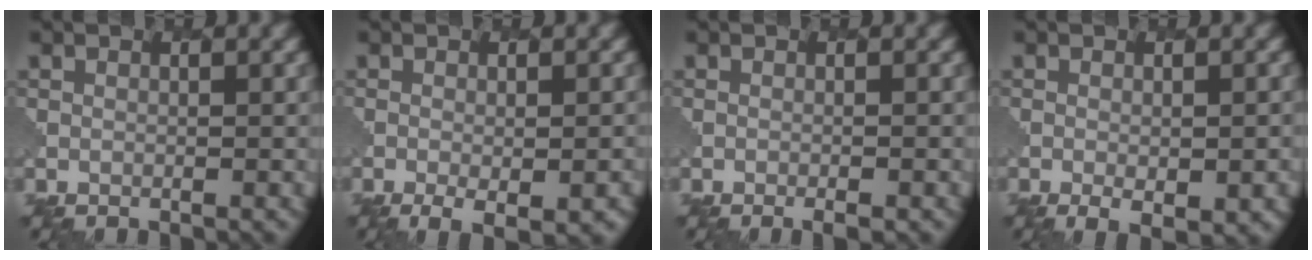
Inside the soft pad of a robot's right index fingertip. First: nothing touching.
{"total": 4.6, "force": [-2.1, 1.5, 3.9], "torque": [-0.055, -0.009, -0.020]}
{"total": 1.4, "force": [-0.7, 0.5, 1.1], "torque": [-0.005, 0.002, -0.008]}
{"total": 4.1, "force": [-1.6, 1.5, 3.4], "torque": [-0.047, -0.010, -0.013]}